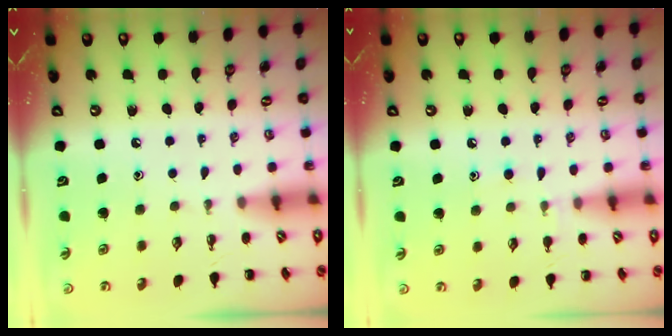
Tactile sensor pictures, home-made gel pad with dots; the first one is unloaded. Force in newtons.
{"total": 7.0, "press": 6.6, "slide": 2.4}